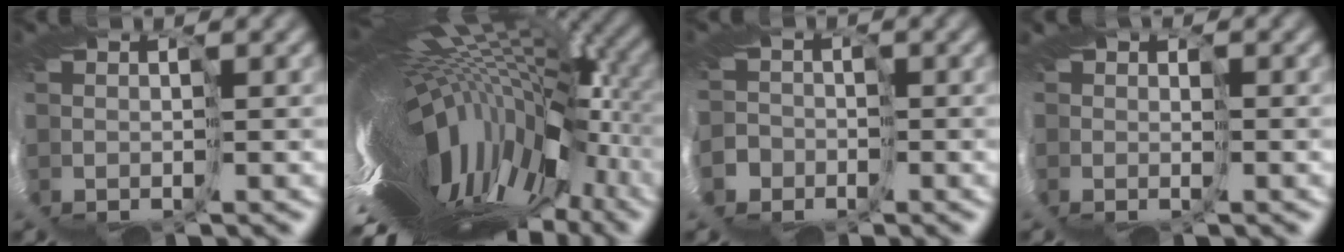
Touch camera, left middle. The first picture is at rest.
{"total": 14.5, "force": [-0.6, 4.2, 13.8], "torque": [-0.159, -0.027, 0.007]}
{"total": 4.8, "force": [-3.1, 3.2, -1.6], "torque": [0.013, -0.026, -0.062]}
{"total": 2.1, "force": [-0.7, 1.9, 0.6], "torque": [0.002, -0.002, -0.021]}